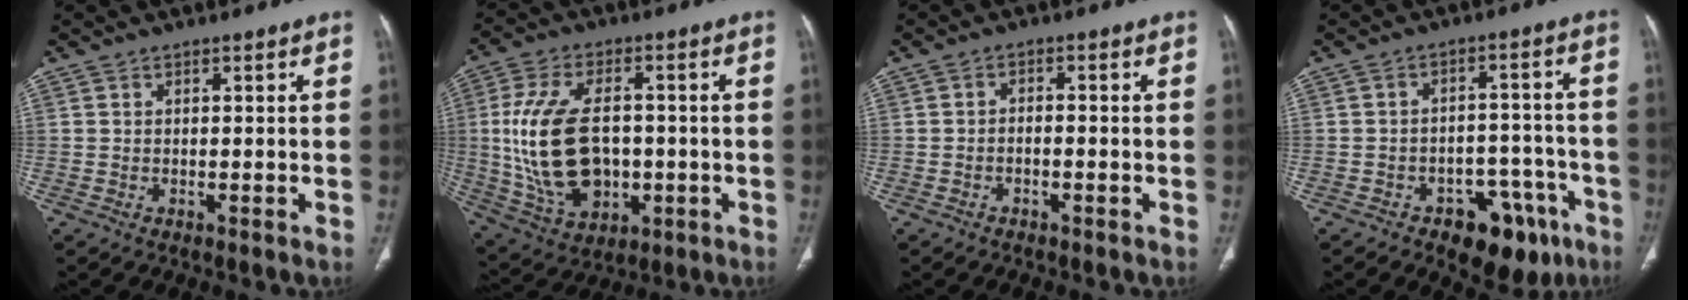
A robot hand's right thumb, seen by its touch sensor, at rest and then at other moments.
{"total": 18.2, "force": [-0.5, 11.3, 14.3], "torque": [-0.269, 0.000, 0.010]}
{"total": 1.5, "force": [-0.9, 0.9, 0.8], "torque": [-0.010, 0.012, -0.014]}
{"total": 12.0, "force": [-7.1, 6.9, 6.8], "torque": [-0.044, 0.051, -0.091]}